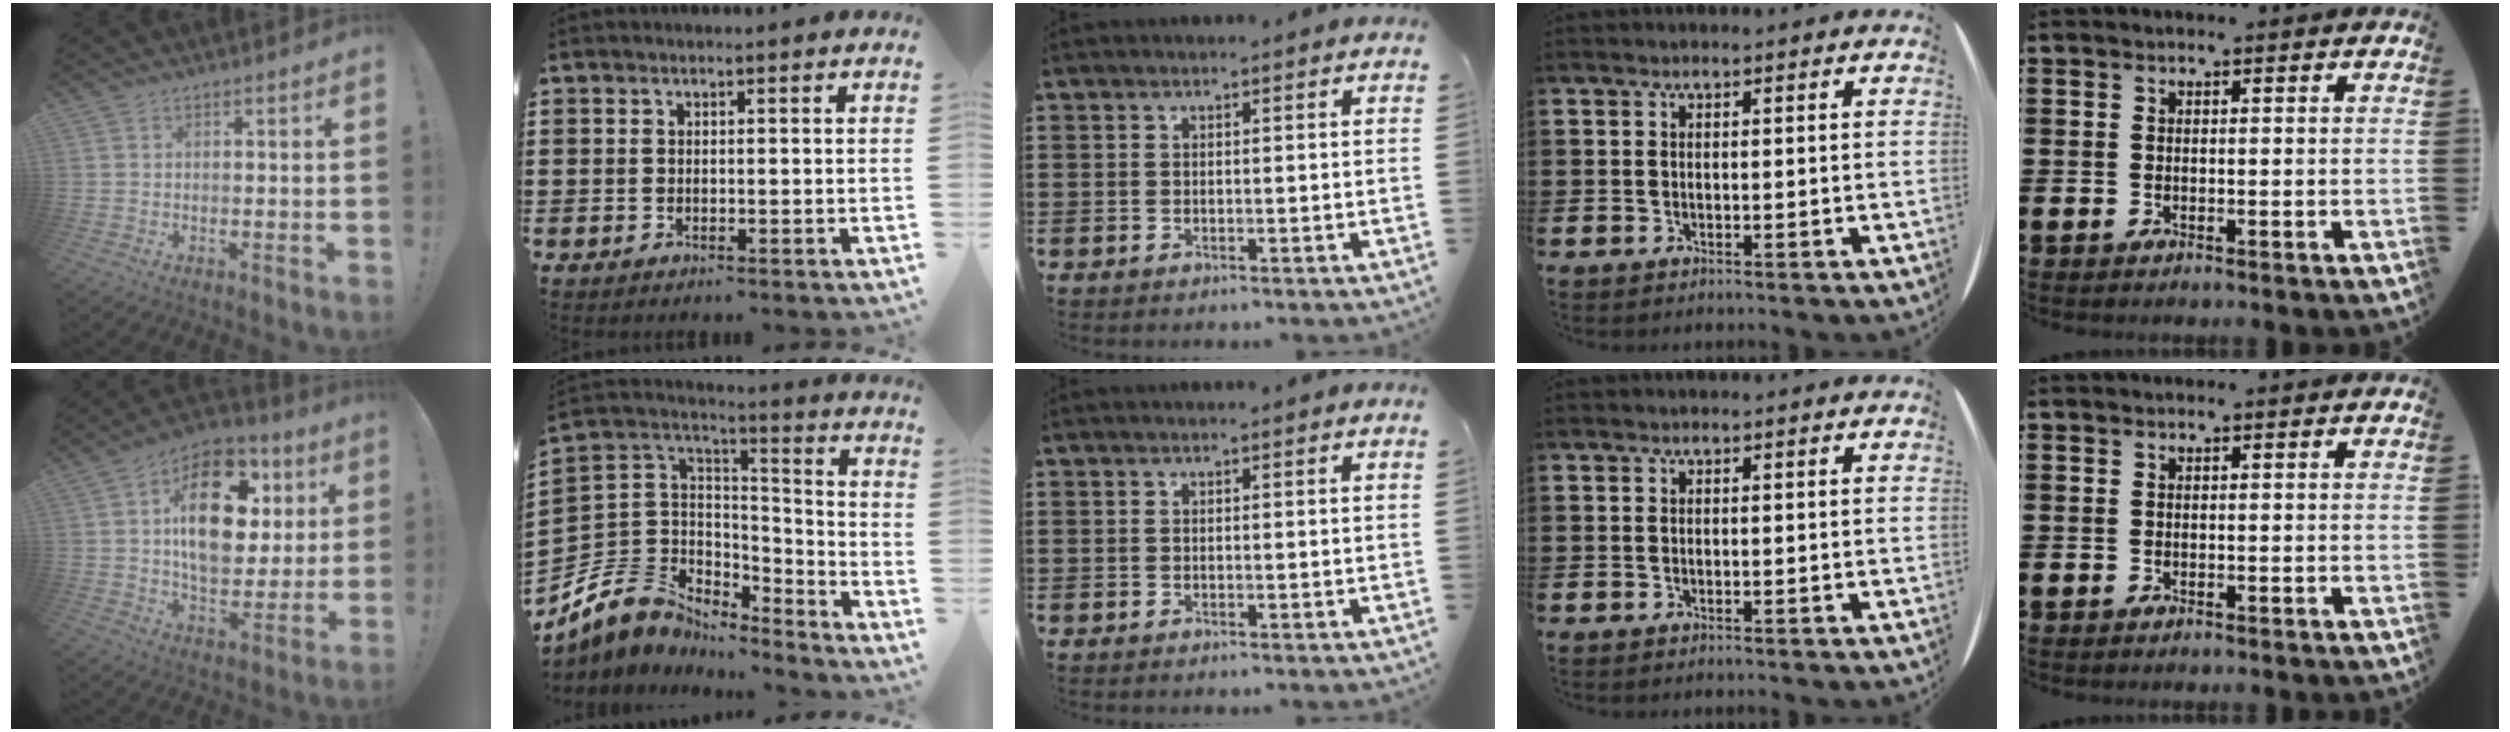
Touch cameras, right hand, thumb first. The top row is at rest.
{"thumb": {"total": 22.4, "force": [6.0, 14.1, 16.3], "torque": [-0.226, -0.008, 0.107]}, "index": {"total": 8.3, "force": [-6.1, 5.6, 0.8], "torque": [-0.067, -0.004, -0.122]}}